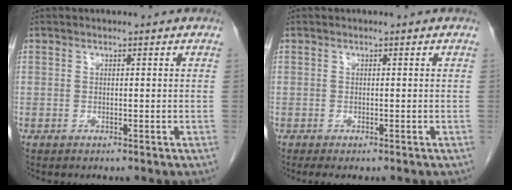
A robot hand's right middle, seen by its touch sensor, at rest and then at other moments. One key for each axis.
{"total": 1.8, "fx": -1.4, "fy": 0.5, "fz": 1.1, "tx": -0.014, "ty": -0.006, "tz": -0.017}